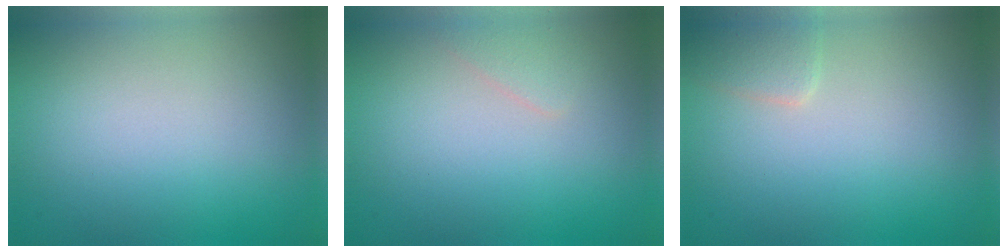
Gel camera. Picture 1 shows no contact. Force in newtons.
{"total": 0.9, "press": 0.9, "slide": 0.1}
{"total": 1.7, "press": 1.7, "slide": 0.1}